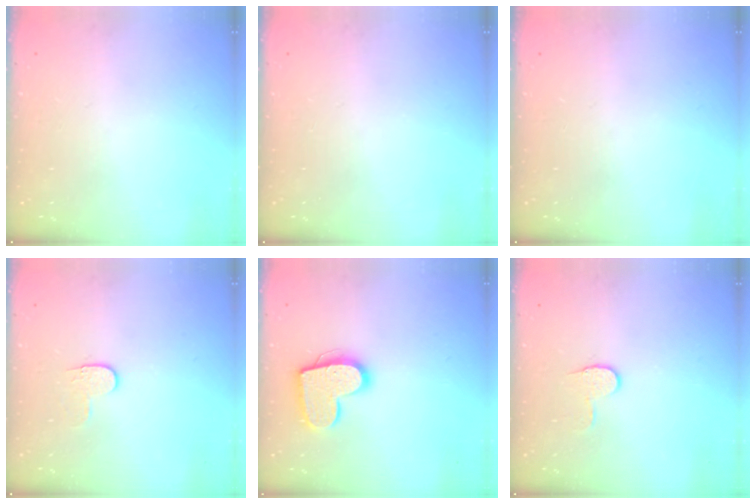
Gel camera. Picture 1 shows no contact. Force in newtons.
{"total": 0.0}
{"total": 0.0}
{"total": 4.0, "press": 3.9, "slide": 0.5}
{"total": 13.9, "press": 13.9, "slide": 0.9}
{"total": 6.3, "press": 6.3, "slide": 0.4}